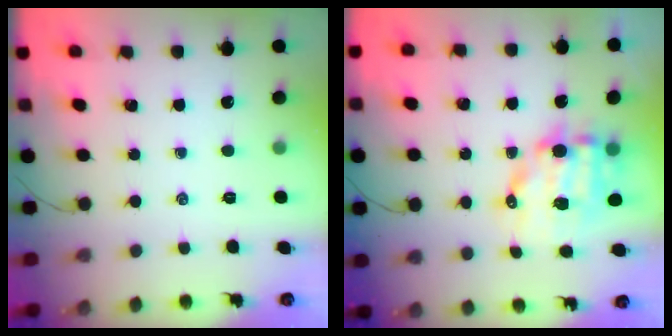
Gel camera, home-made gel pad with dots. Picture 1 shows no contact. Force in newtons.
{"total": 12.0, "press": 11.7, "slide": 2.4}